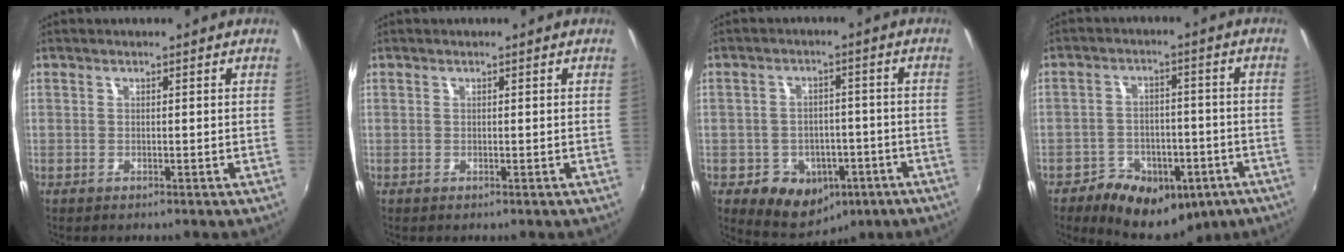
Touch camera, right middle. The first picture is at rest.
{"total": 0.0}
{"total": 11.2, "force": [-5.1, 8.8, 4.7], "torque": [-0.110, 0.016, -0.046]}
{"total": 16.9, "force": [-10.0, 10.5, 8.7], "torque": [-0.182, 0.010, -0.131]}